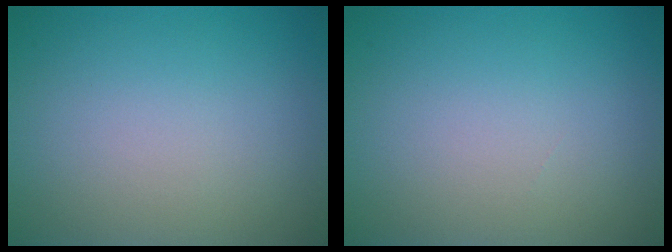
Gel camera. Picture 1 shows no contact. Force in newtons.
{"total": 0.0}